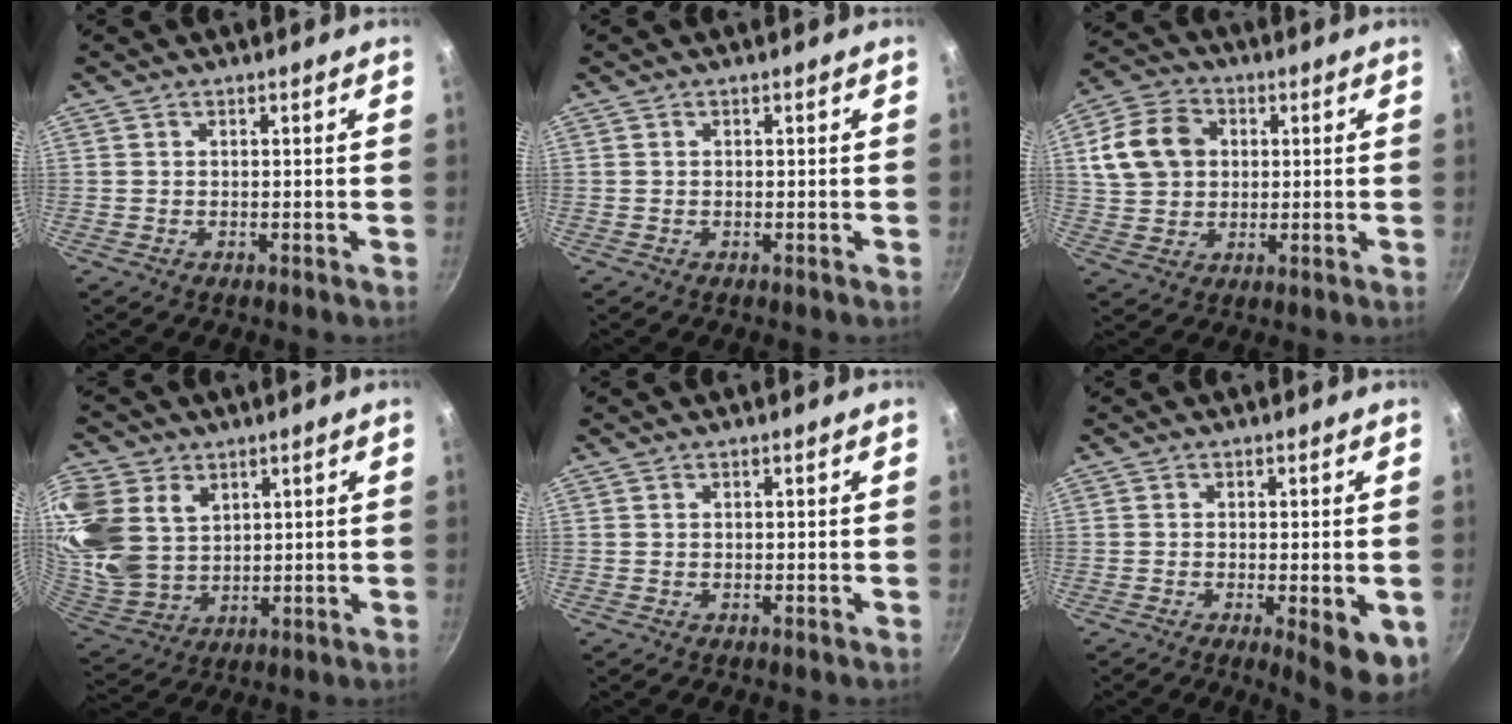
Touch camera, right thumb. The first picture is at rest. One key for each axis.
{"total": 0.0}
{"total": 12.2, "fx": 2.6, "fy": 9.7, "fz": 7.0, "tx": -0.113, "ty": 0.011, "tz": 0.040}
{"total": 20.2, "fx": 7.2, "fy": 15.2, "fz": 11.1, "tx": -0.254, "ty": -0.011, "tz": 0.156}
{"total": 0.0}
{"total": 8.2, "fx": -2.3, "fy": 2.4, "fz": 7.5, "tx": -0.083, "ty": -0.003, "tz": -0.025}